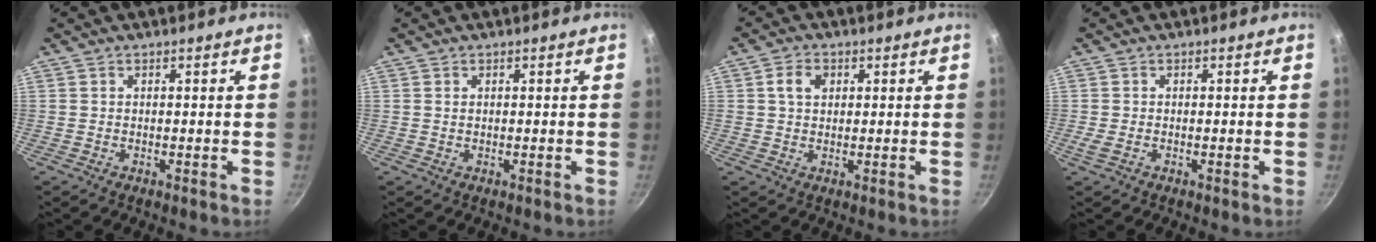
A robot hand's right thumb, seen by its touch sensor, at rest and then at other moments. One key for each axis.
{"total": 0.5, "fx": 0.2, "fy": 0.3, "fz": 0.4, "tx": -0.007, "ty": 0.000, "tz": 0.003}
{"total": 3.9, "fx": 1.1, "fy": 2.9, "fz": 2.4, "tx": -0.031, "ty": 0.003, "tz": 0.017}
{"total": 1.6, "fx": -0.4, "fy": 0.7, "fz": 1.4, "tx": -0.032, "ty": 0.000, "tz": -0.011}